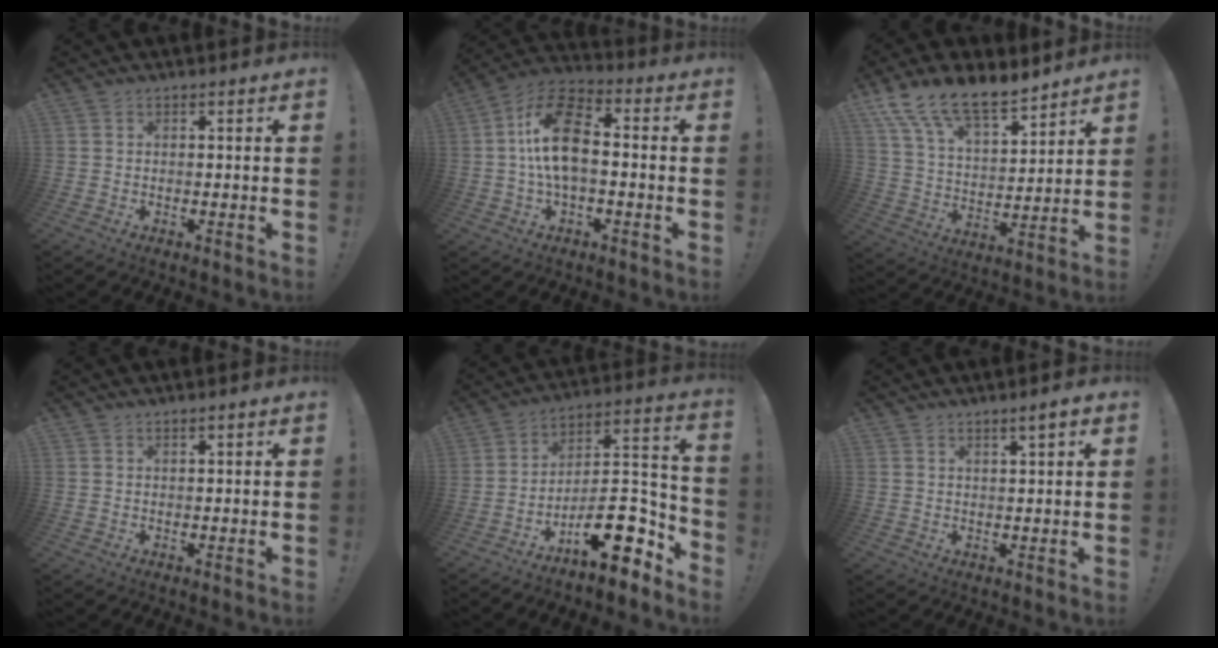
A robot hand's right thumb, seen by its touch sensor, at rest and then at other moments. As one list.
[{"total": 15.9, "force": [0.6, 9.4, 12.7], "torque": [-0.224, 0.021, 0.010]}, {"total": 15.9, "force": [12.4, 6.3, 7.8], "torque": [-0.151, -0.085, 0.229]}, {"total": 0.7, "force": [0.5, 0.2, 0.5], "torque": [-0.011, 0.002, 0.009]}, {"total": 18.3, "force": [-9.6, 7.5, 13.7], "torque": [-0.183, 0.058, -0.147]}, {"total": 3.2, "force": [1.9, 0.5, 2.5], "torque": [-0.035, -0.011, 0.029]}]